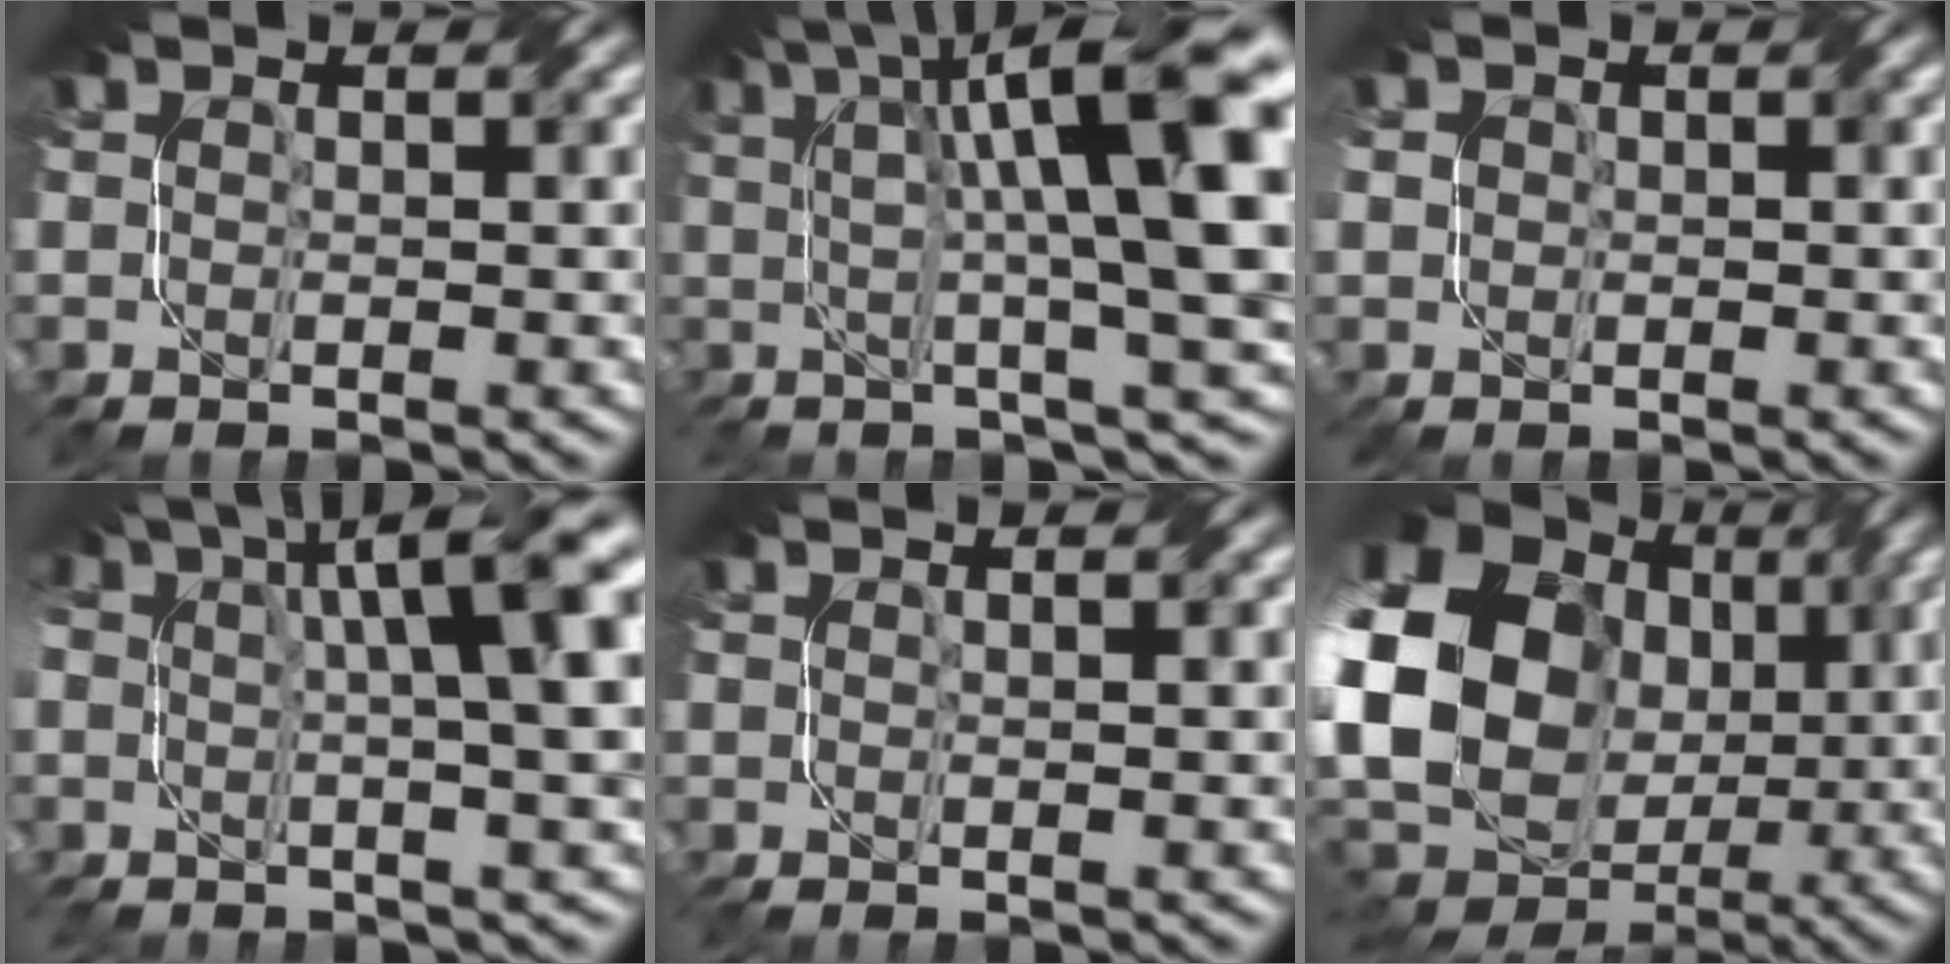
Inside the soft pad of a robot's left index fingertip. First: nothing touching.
{"total": 14.9, "force": [4.3, 3.5, 13.9], "torque": [-0.185, 0.014, 0.082]}
{"total": 0.9, "force": [0.2, 0.8, -0.2], "torque": [0.009, 0.000, 0.002]}
{"total": 12.1, "force": [2.1, 3.7, 11.4], "torque": [-0.130, 0.020, 0.028]}
{"total": 1.3, "force": [0.2, 0.4, 1.2], "torque": [-0.012, 0.000, 0.004]}
{"total": 22.3, "force": [1.9, 18.4, 12.4], "torque": [-0.262, -0.013, 0.005]}